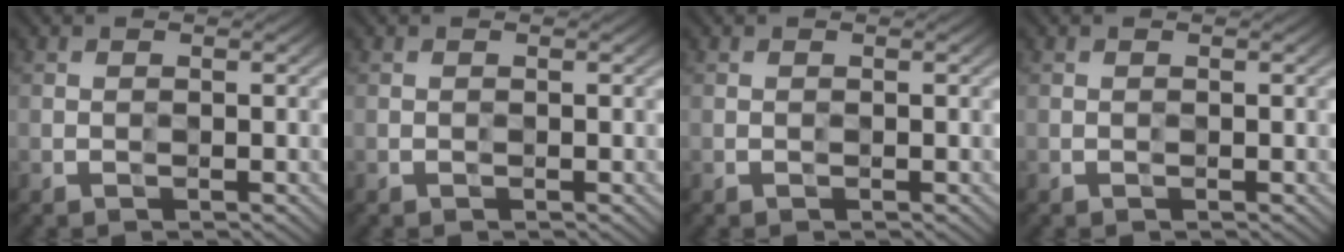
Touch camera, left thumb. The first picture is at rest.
{"total": 0.0}
{"total": 0.0}
{"total": 0.0}